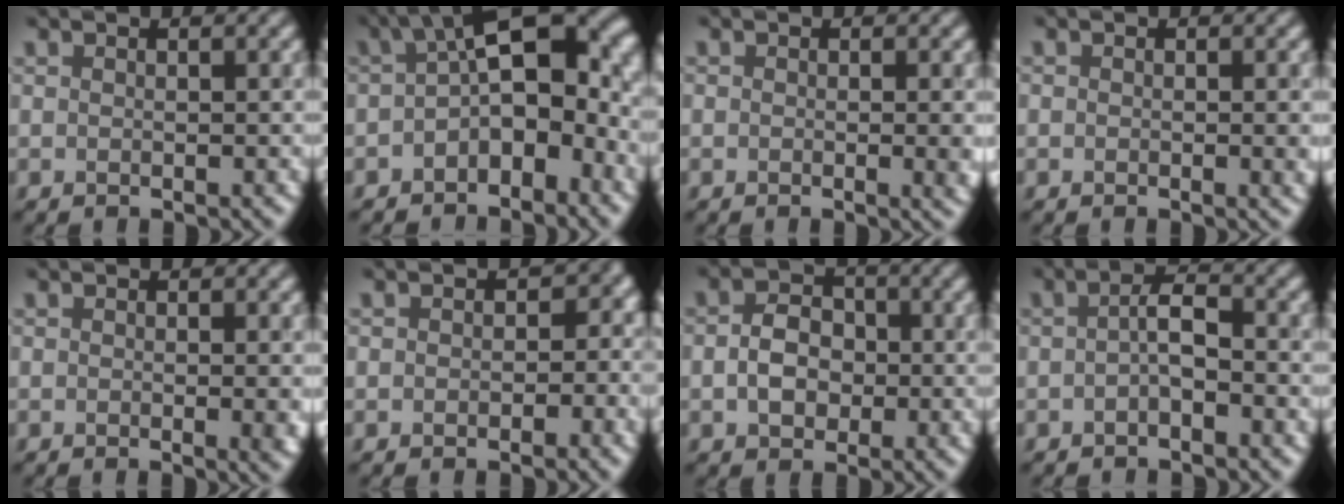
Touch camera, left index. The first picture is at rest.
{"total": 10.0, "force": [-0.5, 5.3, 8.4], "torque": [-0.115, 0.024, -0.022]}
{"total": 2.1, "force": [-0.2, 0.7, 2.0], "torque": [-0.023, -0.005, -0.001]}
{"total": 1.5, "force": [-0.1, 0.7, 1.3], "torque": [-0.014, -0.005, -0.001]}
{"total": 2.1, "force": [-0.3, 0.6, 1.9], "torque": [-0.021, -0.006, -0.002]}
{"total": 4.4, "force": [-0.3, 3.6, 2.5], "torque": [0.021, 0.010, -0.023]}
{"total": 3.7, "force": [-0.5, 2.9, 2.3], "torque": [-0.043, 0.003, -0.016]}
{"total": 2.1, "force": [-0.7, 0.7, 1.8], "torque": [-0.035, 0.007, -0.018]}